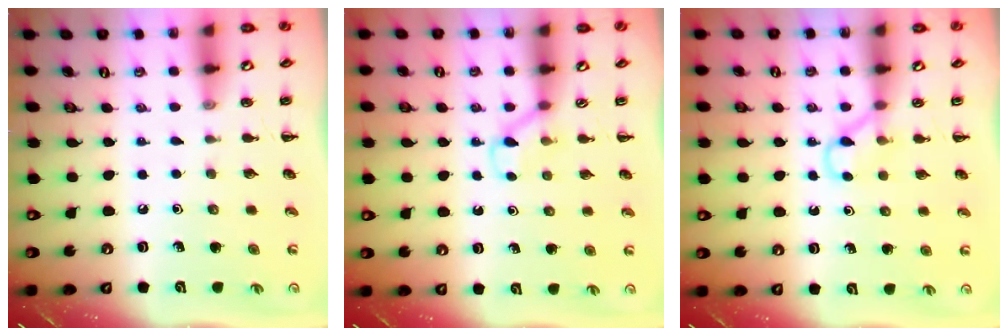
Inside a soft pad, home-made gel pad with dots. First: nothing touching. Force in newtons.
{"total": 3.5, "press": 3.3, "slide": 1.2}
{"total": 3.9, "press": 3.7, "slide": 1.2}